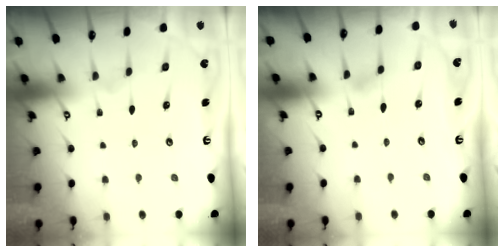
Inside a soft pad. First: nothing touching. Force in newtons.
{"total": 2.4, "press": 2.4, "slide": 0.3}